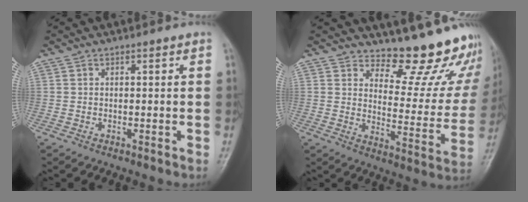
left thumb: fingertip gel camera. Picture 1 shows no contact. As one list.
[{"total": 16.1, "force": [14.7, 4.7, 4.8], "torque": [-0.012, -0.156, 0.175]}]